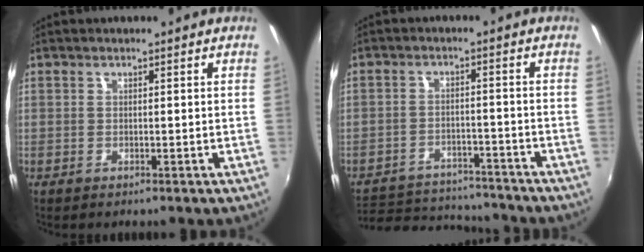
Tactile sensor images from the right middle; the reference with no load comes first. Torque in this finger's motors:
{"motor_torque": [0.59, -0.70, -0.06, -0.02]}